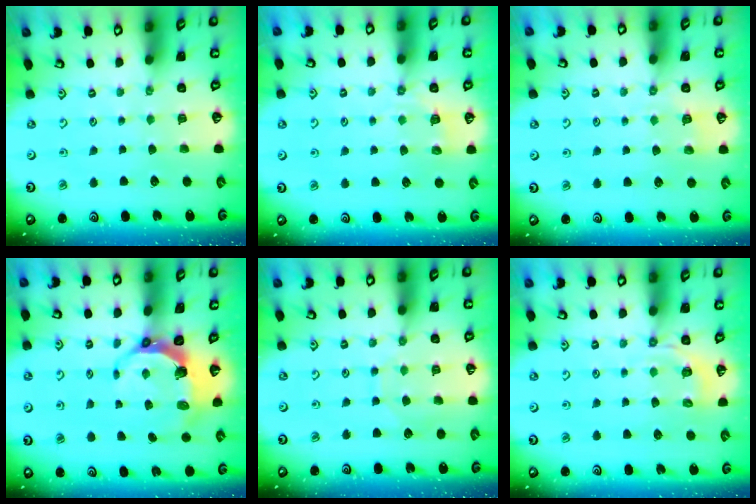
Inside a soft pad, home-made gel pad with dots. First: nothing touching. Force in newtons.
{"total": 3.9, "press": 3.6, "slide": 1.5}
{"total": 3.0, "press": 2.6, "slide": 1.5}
{"total": 8.0, "press": 6.6, "slide": 4.5}
{"total": 7.1, "press": 7.1, "slide": 0.5}
{"total": 3.7, "press": 3.1, "slide": 1.9}